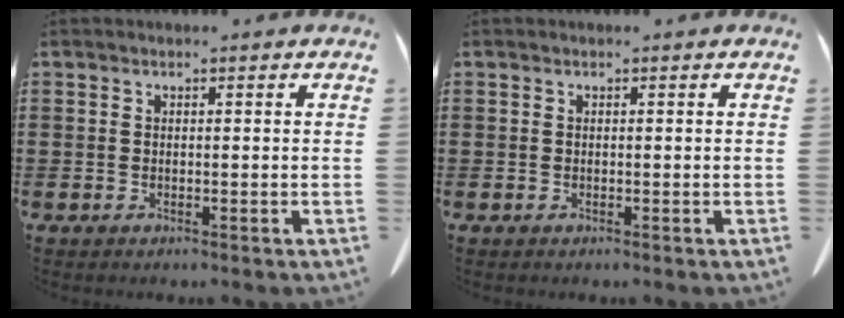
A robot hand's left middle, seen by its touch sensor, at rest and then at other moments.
{"total": 0.0}